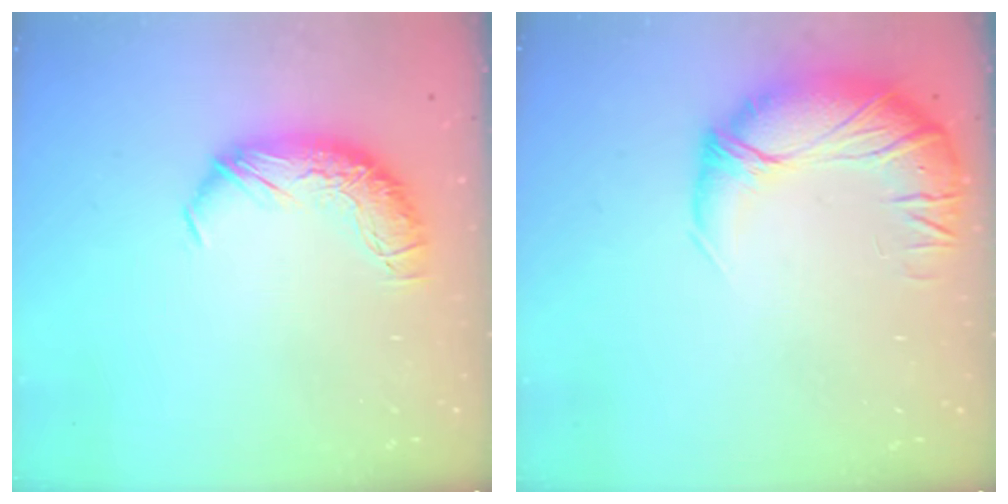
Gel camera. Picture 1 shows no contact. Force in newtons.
{"total": 2.5, "press": 0.4, "slide": 2.5}